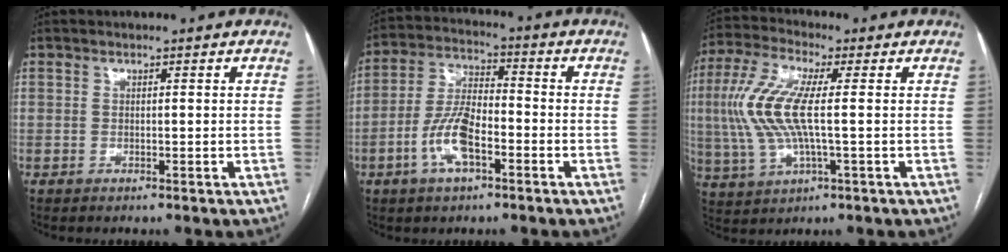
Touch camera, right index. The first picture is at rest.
{"total": 9.3, "force": [-3.6, 3.5, 7.8], "torque": [-0.168, 0.009, -0.069]}
{"total": 11.3, "force": [0.5, 2.7, 11.0], "torque": [-0.259, 0.011, 0.008]}